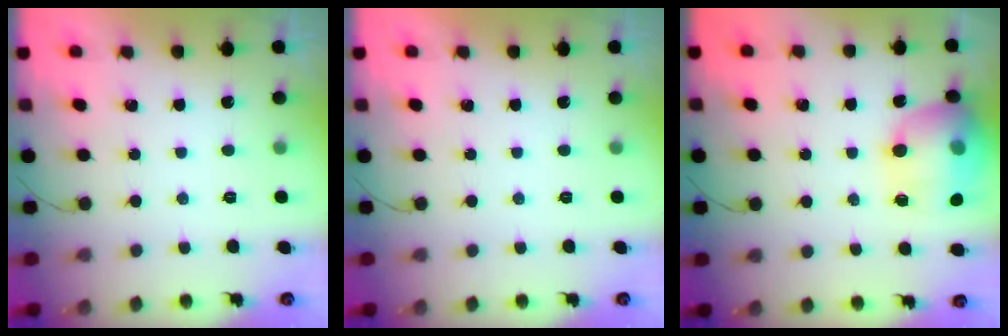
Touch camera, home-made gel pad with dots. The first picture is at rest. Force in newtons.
{"total": 0.0}
{"total": 17.6, "press": 17.4, "slide": 2.2}